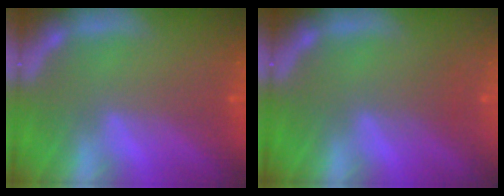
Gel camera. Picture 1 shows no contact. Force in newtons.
{"total": 1.5}